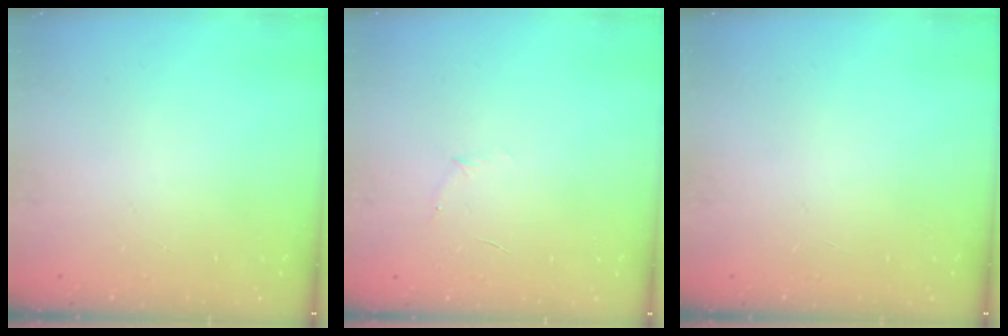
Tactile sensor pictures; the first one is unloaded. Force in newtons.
{"total": 3.8, "press": 3.6, "slide": 1.1}
{"total": 0.0}